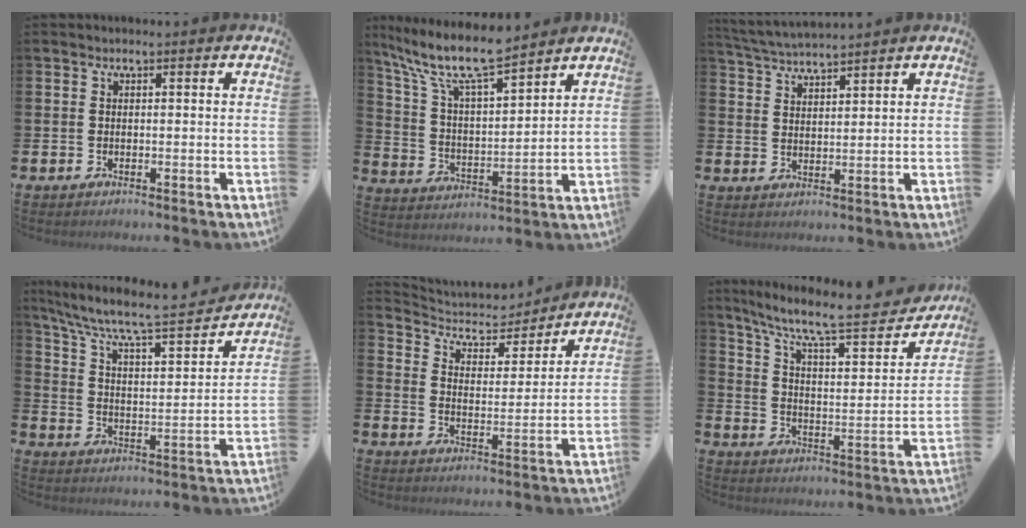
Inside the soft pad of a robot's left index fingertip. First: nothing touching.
{"total": 10.8, "force": [9.4, 1.9, 4.9], "torque": [-0.130, -0.050, 0.166]}
{"total": 4.0, "force": [3.9, -0.2, 0.3], "torque": [-0.019, -0.022, 0.070]}
{"total": 8.2, "force": [7.2, 1.3, 3.5], "torque": [-0.098, -0.054, 0.118]}
{"total": 5.6, "force": [5.1, 2.2, 0.7], "torque": [-0.039, -0.045, 0.082]}
{"total": 9.9, "force": [8.3, 2.0, 5.0], "torque": [-0.113, -0.064, 0.133]}